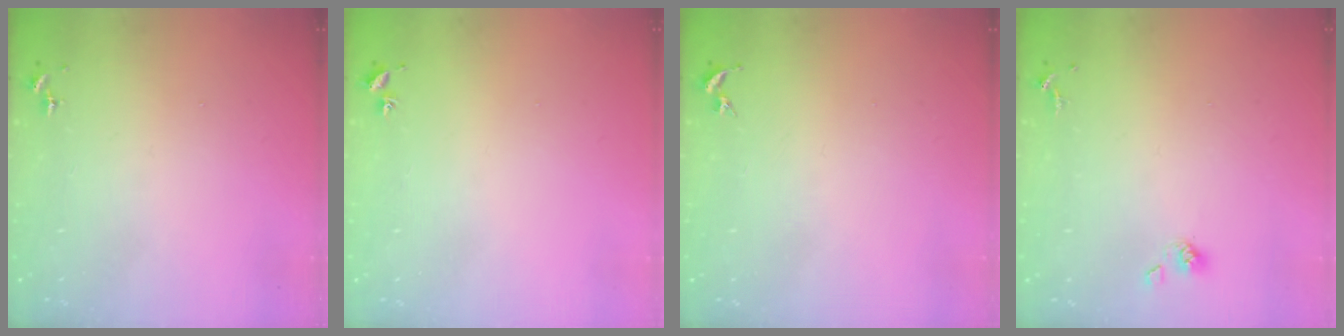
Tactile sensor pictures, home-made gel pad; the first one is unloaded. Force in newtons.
{"total": 1.8, "press": 1.8, "slide": 0.2}
{"total": 0.0}
{"total": 4.4, "press": 3.7, "slide": 2.4}